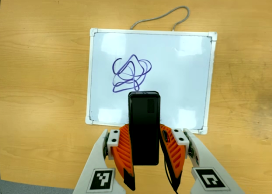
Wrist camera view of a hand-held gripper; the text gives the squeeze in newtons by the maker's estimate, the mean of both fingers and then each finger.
{"total": 3.8, "left": 2.5, "right": 5.0}